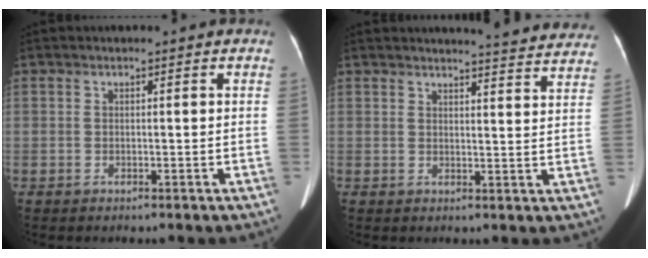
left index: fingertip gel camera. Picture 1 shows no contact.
{"total": 11.4, "force": [11.3, 0.6, 2.0], "torque": [-0.006, -0.047, 0.105]}